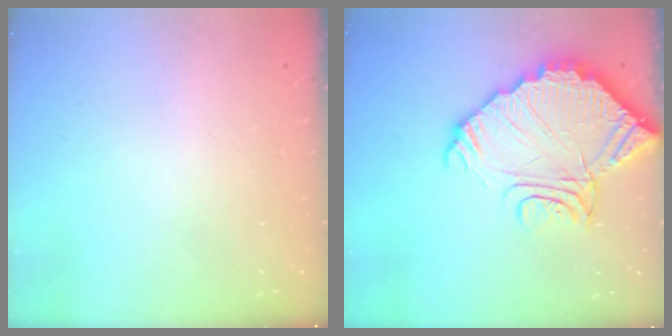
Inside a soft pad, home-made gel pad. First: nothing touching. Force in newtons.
{"total": 17.2, "press": 17.1, "slide": 1.7}